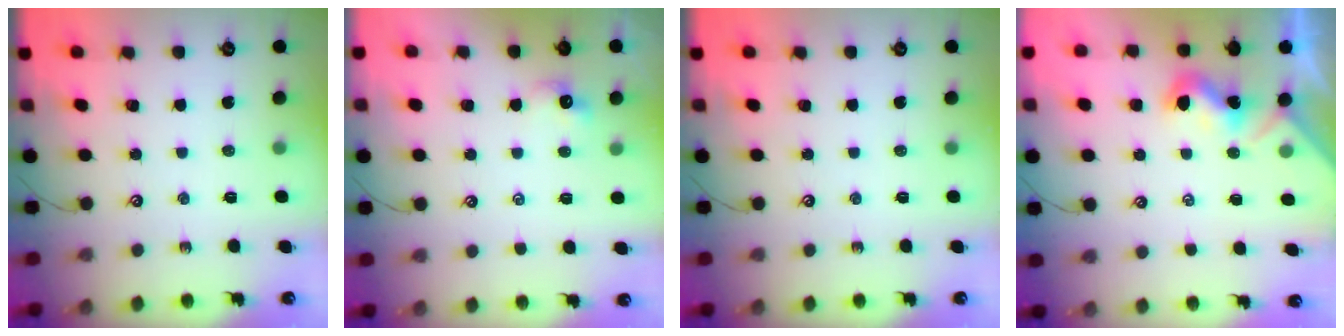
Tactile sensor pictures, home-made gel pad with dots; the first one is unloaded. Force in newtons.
{"total": 2.3, "press": 2.2, "slide": 0.4}
{"total": 0.0}
{"total": 1.3, "press": 1.2, "slide": 0.3}